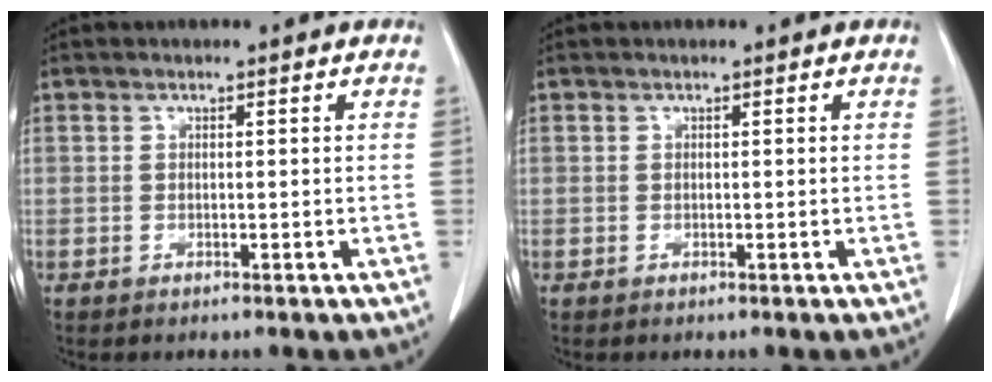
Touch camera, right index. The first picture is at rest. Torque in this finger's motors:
{"motor_torque": [0.00, 0.00, 0.00, 0.00]}